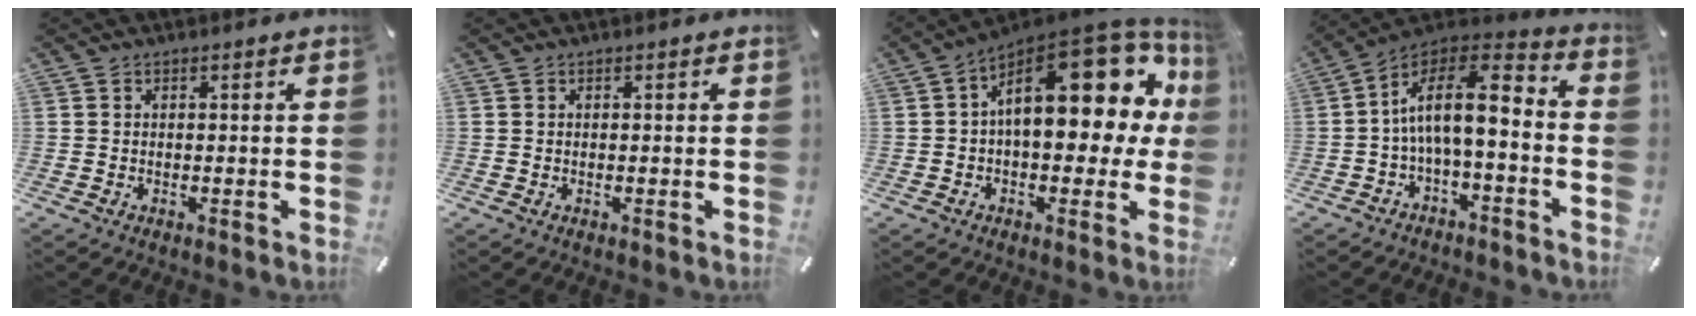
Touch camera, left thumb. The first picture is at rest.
{"total": 0.0}
{"total": 22.1, "force": [6.5, 11.7, 17.6], "torque": [-0.231, -0.041, 0.117]}
{"total": 12.5, "force": [-0.7, 5.4, 11.3], "torque": [-0.197, 0.000, -0.012]}